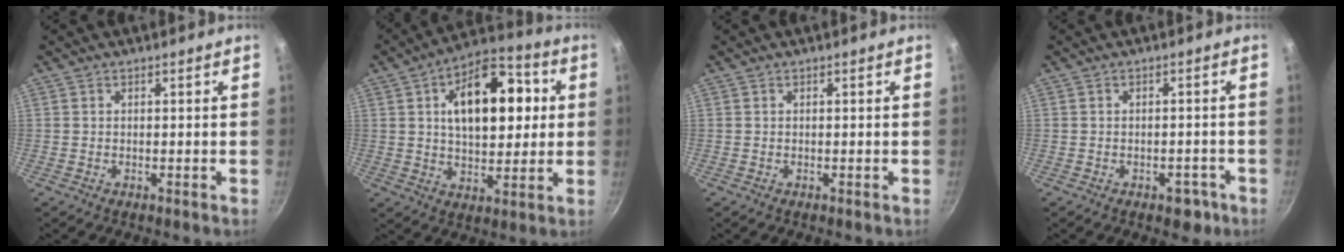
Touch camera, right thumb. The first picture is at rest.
{"total": 18.1, "force": [3.9, 9.9, 14.7], "torque": [-0.186, 0.012, 0.055]}
{"total": 0.0}
{"total": 3.5, "force": [-2.0, 2.0, 2.0], "torque": [-0.011, 0.012, -0.023]}